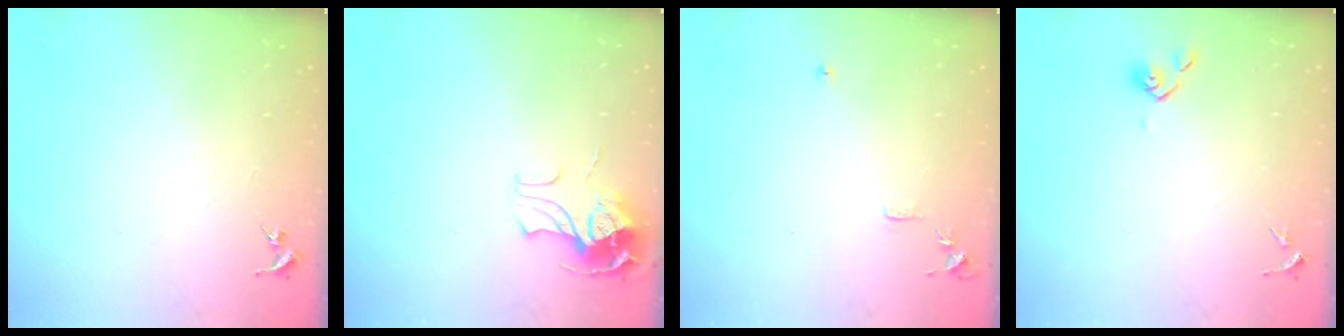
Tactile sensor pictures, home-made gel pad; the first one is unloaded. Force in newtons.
{"total": 9.9, "press": 9.9, "slide": 1.2}
{"total": 7.8, "press": 7.8, "slide": 0.8}
{"total": 3.8, "press": 3.7, "slide": 0.8}